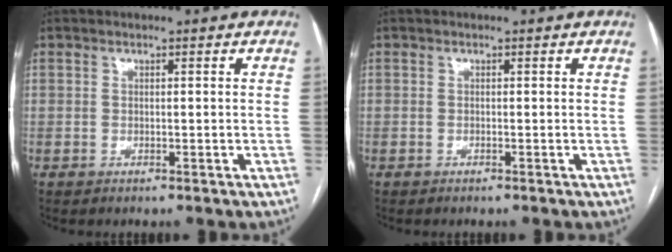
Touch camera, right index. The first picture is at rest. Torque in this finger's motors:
{"motor_torque": [0.09, 0.09, -0.03, 0.01]}